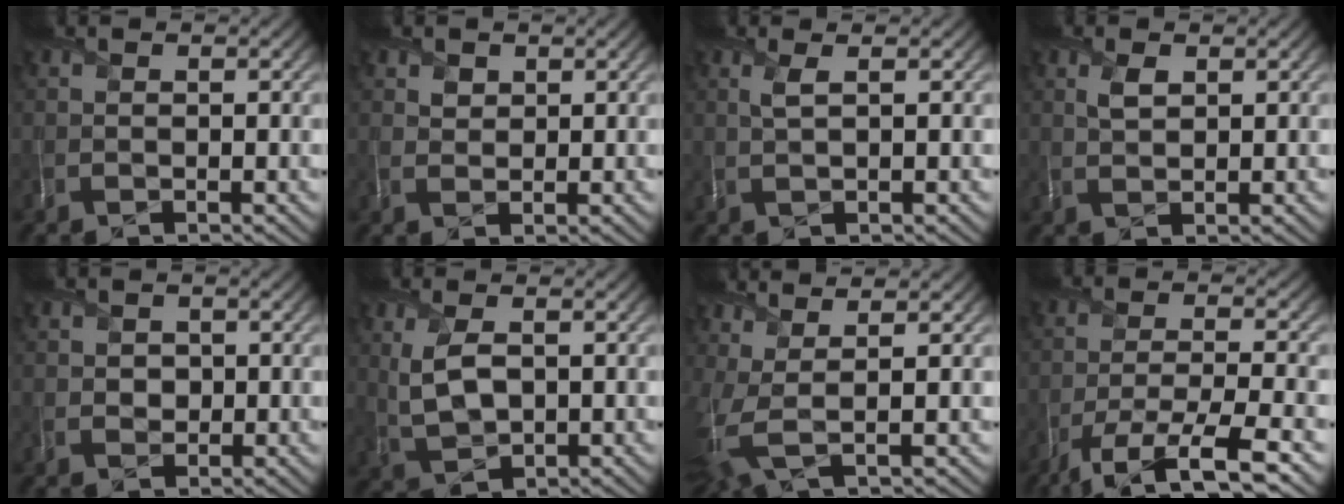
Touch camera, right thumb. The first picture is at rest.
{"total": 1.7, "force": [1.4, 0.9, 0.3], "torque": [-0.007, 0.005, 0.027]}
{"total": 1.8, "force": [1.1, 0.1, 1.5], "torque": [-0.028, 0.011, 0.019]}
{"total": 2.0, "force": [1.4, 0.7, 1.2], "torque": [-0.027, 0.006, 0.029]}
{"total": 1.8, "force": [0.4, 1.6, 0.5], "torque": [-0.007, -0.001, 0.008]}
{"total": 5.2, "force": [1.3, 2.7, 4.3], "torque": [-0.106, 0.003, 0.030]}
{"total": 4.9, "force": [1.8, 1.3, 4.4], "torque": [-0.102, 0.006, 0.033]}
{"total": 8.4, "force": [-5.2, 1.9, 6.4], "torque": [-0.117, -0.002, -0.094]}